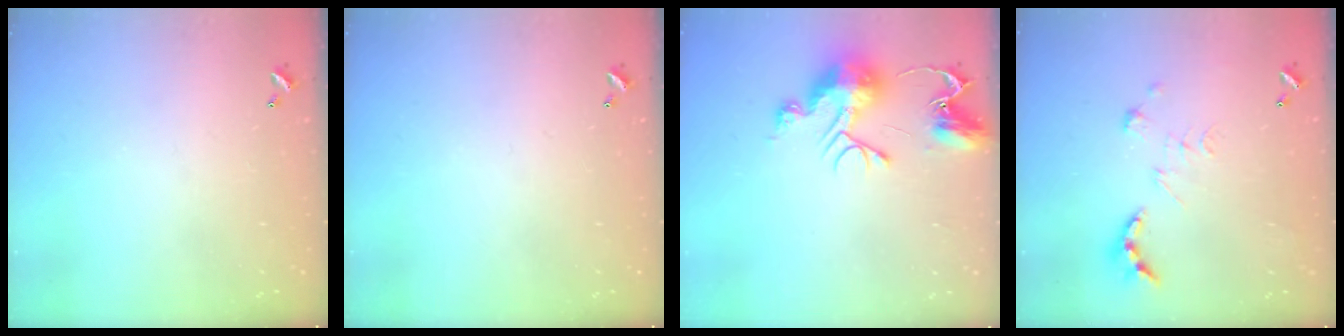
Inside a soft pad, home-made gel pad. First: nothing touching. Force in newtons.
{"total": 0.0}
{"total": 12.0, "press": 12.0, "slide": 1.1}
{"total": 2.7, "press": 2.2, "slide": 1.5}